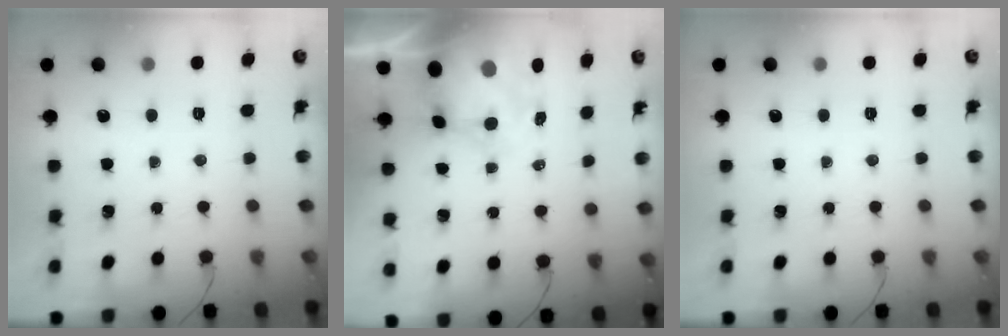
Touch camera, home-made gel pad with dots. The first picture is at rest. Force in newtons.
{"total": 9.6, "press": 9.2, "slide": 2.4}
{"total": 0.0}